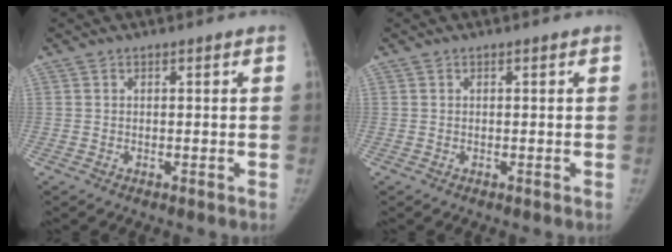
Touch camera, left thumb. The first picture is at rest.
{"total": 0.0}